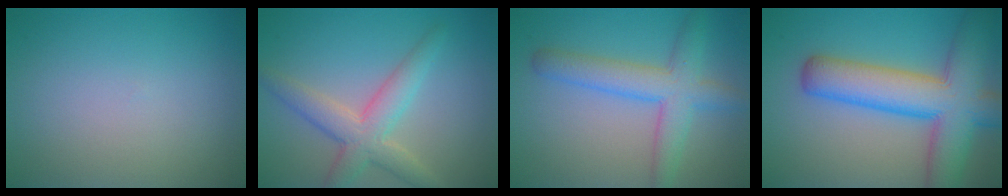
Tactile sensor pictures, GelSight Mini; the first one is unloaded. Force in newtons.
{"total": 4.5, "press": 4.5, "slide": 0.4}
{"total": 5.0, "press": 5.0, "slide": 0.2}
{"total": 9.9, "press": 9.9, "slide": 0.4}